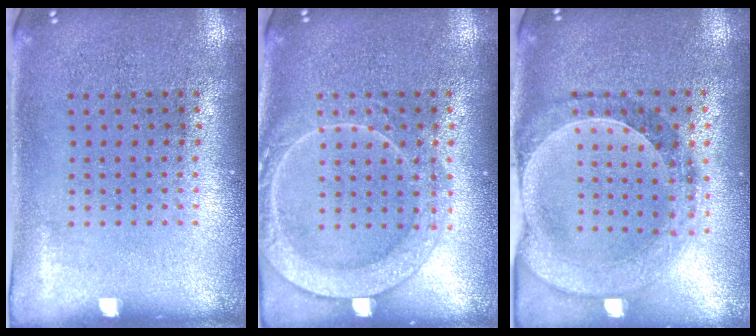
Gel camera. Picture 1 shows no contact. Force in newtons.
{"total": 3.0, "press": 2.9, "slide": 0.5}
{"total": 1.0, "press": 0.9, "slide": 0.2}